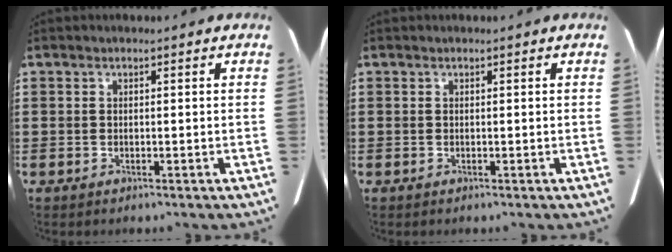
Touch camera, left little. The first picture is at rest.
{"total": 0.0}